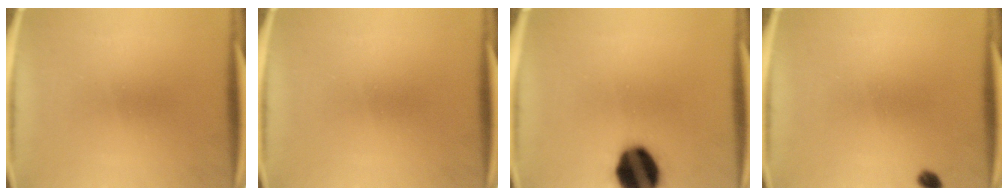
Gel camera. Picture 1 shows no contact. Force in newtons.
{"total": 0.0}
{"total": 16.3}
{"total": 1.5}